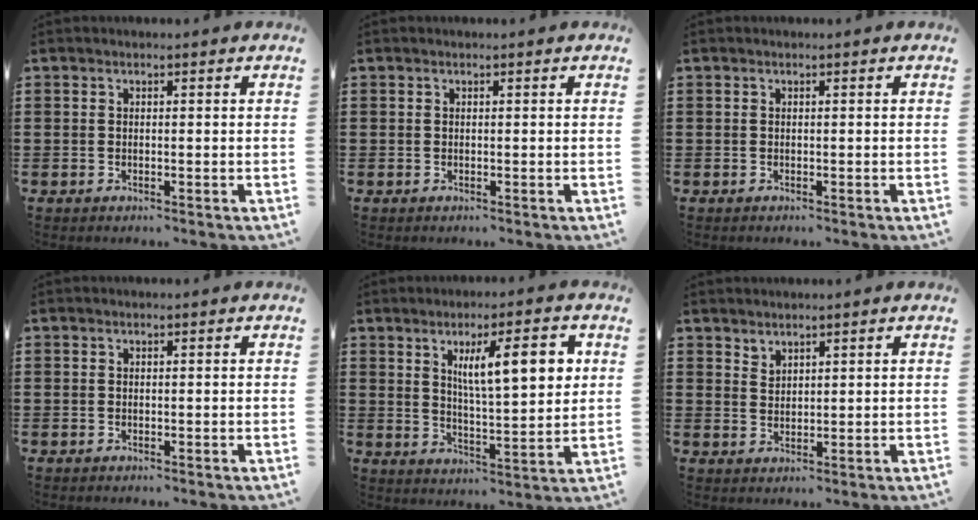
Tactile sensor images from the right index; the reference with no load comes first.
{"total": 0.0}
{"total": 0.0}
{"total": 0.0}
{"total": 10.0, "force": [3.4, 2.8, 9.0], "torque": [-0.152, 0.001, 0.052]}
{"total": 1.9, "force": [1.8, 0.6, -0.2], "torque": [-0.001, 0.002, 0.036]}